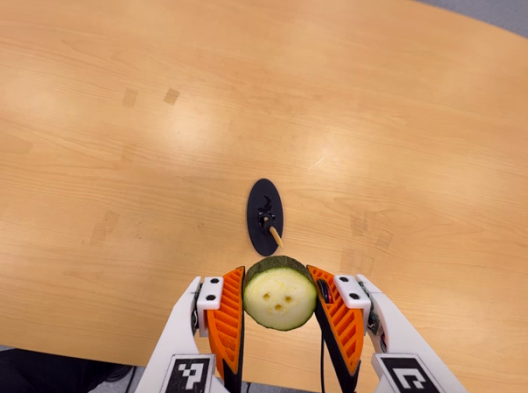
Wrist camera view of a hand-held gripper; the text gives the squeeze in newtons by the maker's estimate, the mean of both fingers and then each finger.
{"total": 7.4, "left": 6.7, "right": 8.1}